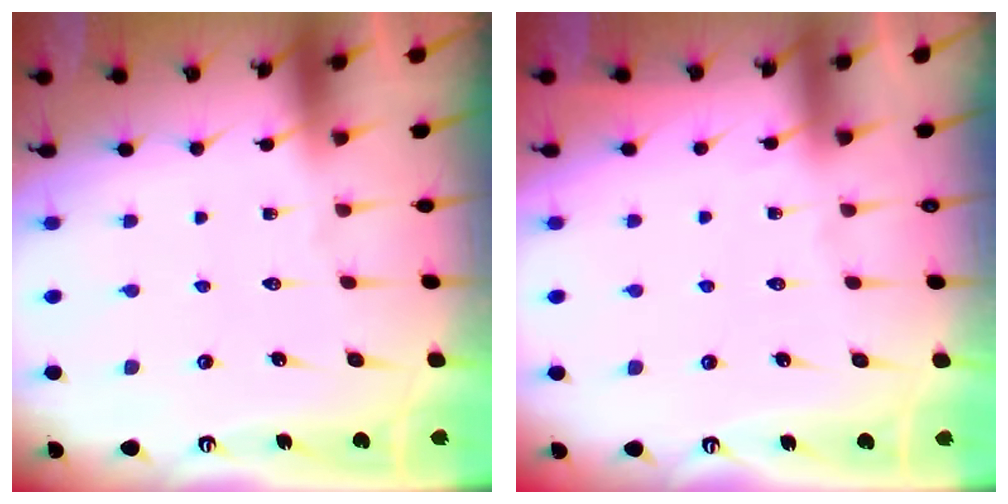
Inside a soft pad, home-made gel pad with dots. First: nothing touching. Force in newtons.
{"total": 3.4, "press": 3.3, "slide": 0.4}